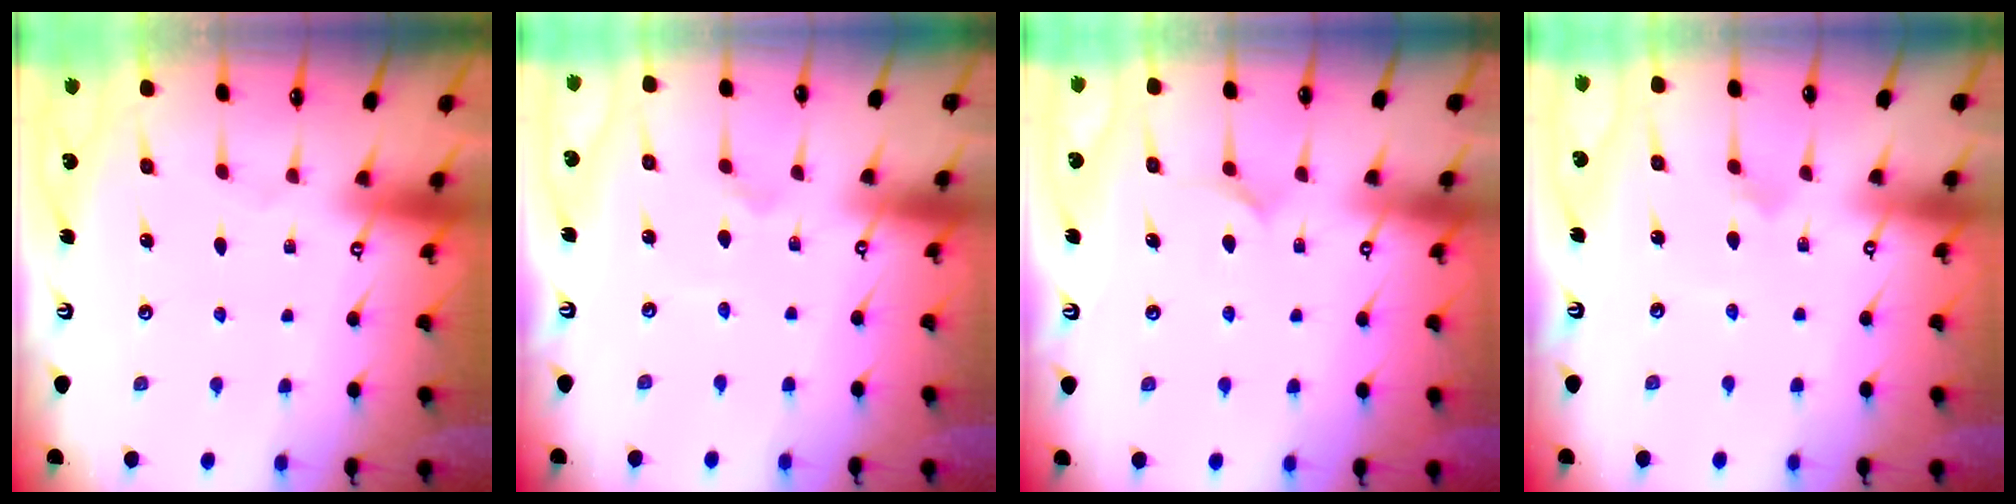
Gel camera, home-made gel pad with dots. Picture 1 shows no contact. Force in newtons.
{"total": 0.7, "press": 0.7, "slide": 0.1}
{"total": 5.6, "press": 5.6, "slide": 0.1}
{"total": 2.5, "press": 2.5, "slide": 0.1}